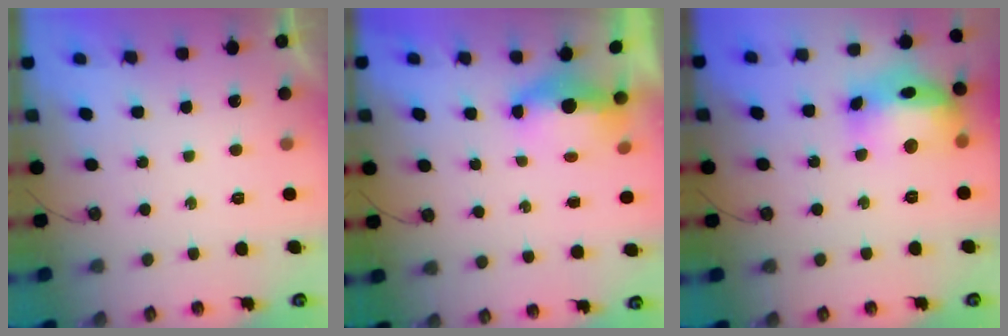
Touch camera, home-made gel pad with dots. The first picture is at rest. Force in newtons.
{"total": 5.3, "press": 5.2, "slide": 1.2}
{"total": 16.8, "press": 16.7, "slide": 1.9}